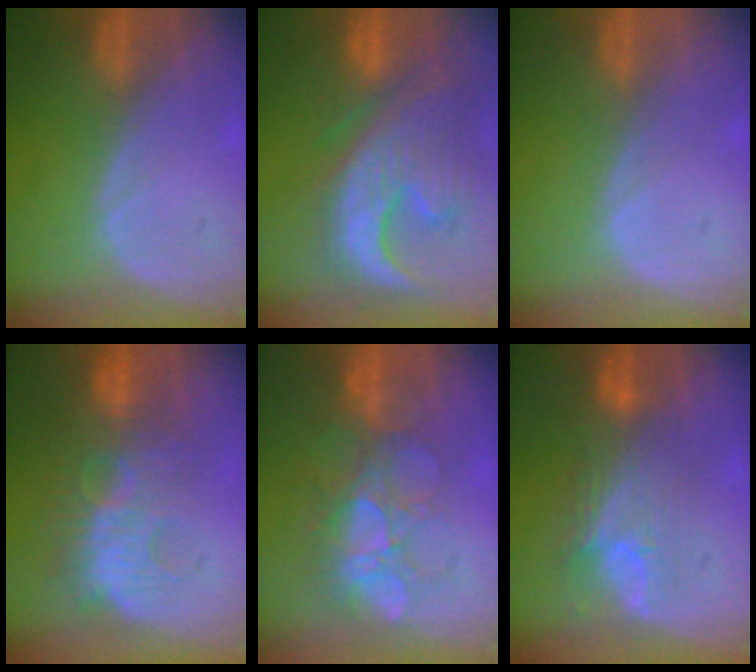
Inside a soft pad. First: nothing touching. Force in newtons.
{"total": 13.4, "press": 11.3, "slide": 7.1}
{"total": 0.0}
{"total": 9.3, "press": 9.1, "slide": 1.9}
{"total": 7.7, "press": 7.6, "slide": 1.4}
{"total": 7.5, "press": 7.4, "slide": 1.3}